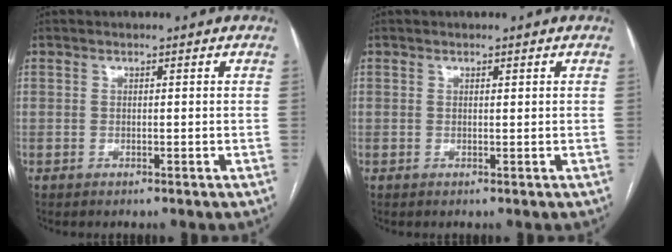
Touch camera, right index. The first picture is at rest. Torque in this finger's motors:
{"motor_torque": [-0.24, 0.32, 0.00, 0.00]}